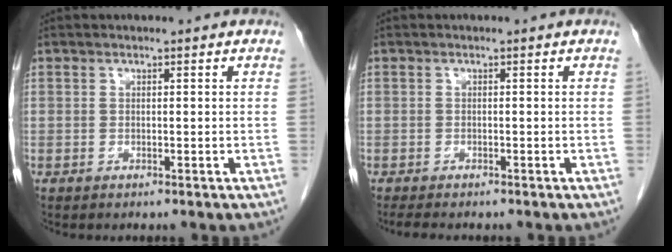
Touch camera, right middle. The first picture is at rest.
{"total": 3.0, "force": [-2.6, 0.6, 1.5], "torque": [-0.026, -0.009, -0.035]}